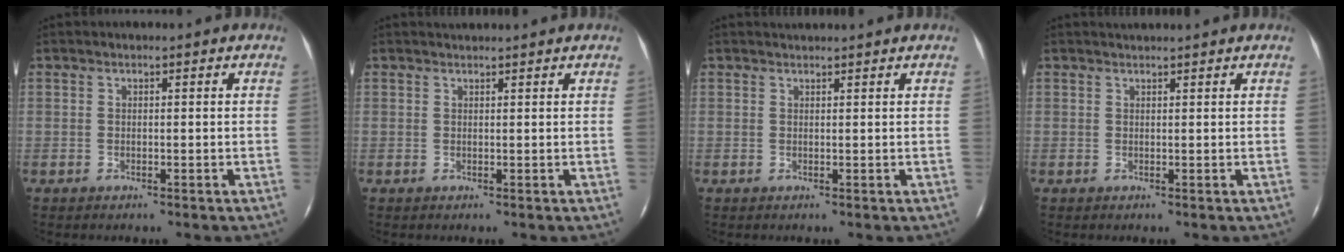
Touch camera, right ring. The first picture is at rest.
{"total": 1.5, "force": [1.5, -0.1, 0.2], "torque": [-0.010, 0.000, 0.021]}
{"total": 1.5, "force": [1.4, -0.1, 0.2], "torque": [-0.009, 0.000, 0.021]}
{"total": 1.5, "force": [1.4, -0.2, 0.2], "torque": [-0.010, -0.001, 0.021]}